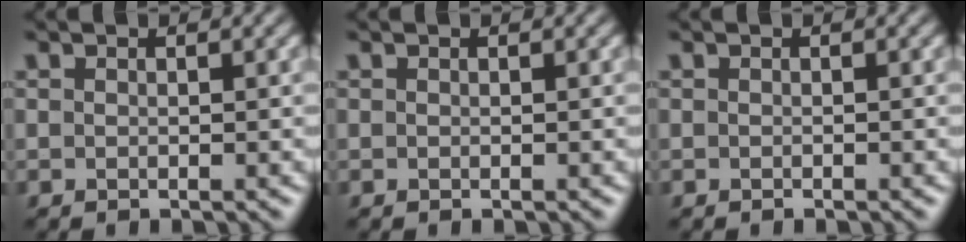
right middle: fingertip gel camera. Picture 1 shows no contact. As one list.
[{"total": 0.0}, {"total": 0.0}]